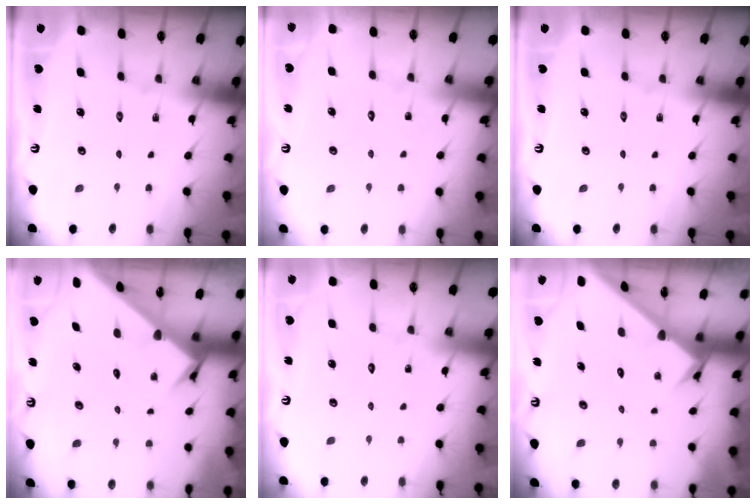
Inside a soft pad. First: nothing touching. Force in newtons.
{"total": 4.2, "press": 4.2, "slide": 0.4}
{"total": 0.0}
{"total": 2.8, "press": 2.8, "slide": 0.3}
{"total": 3.3, "press": 3.3, "slide": 0.2}
{"total": 2.4, "press": 2.4, "slide": 0.1}